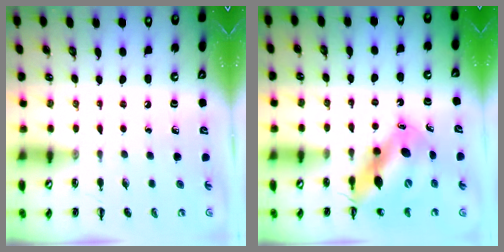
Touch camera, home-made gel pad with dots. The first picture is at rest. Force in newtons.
{"total": 12.9, "press": 12.4, "slide": 3.6}